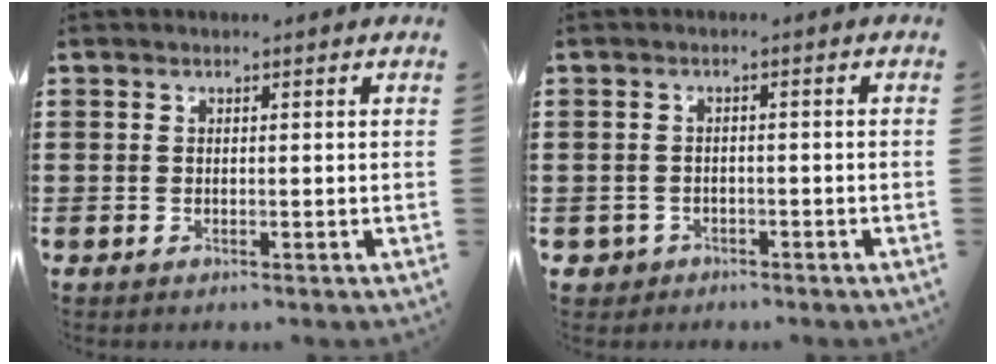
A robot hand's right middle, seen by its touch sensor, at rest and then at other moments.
{"total": 1.4, "force": [-1.1, 0.9, 0.0], "torque": [-0.007, 0.000, -0.026]}